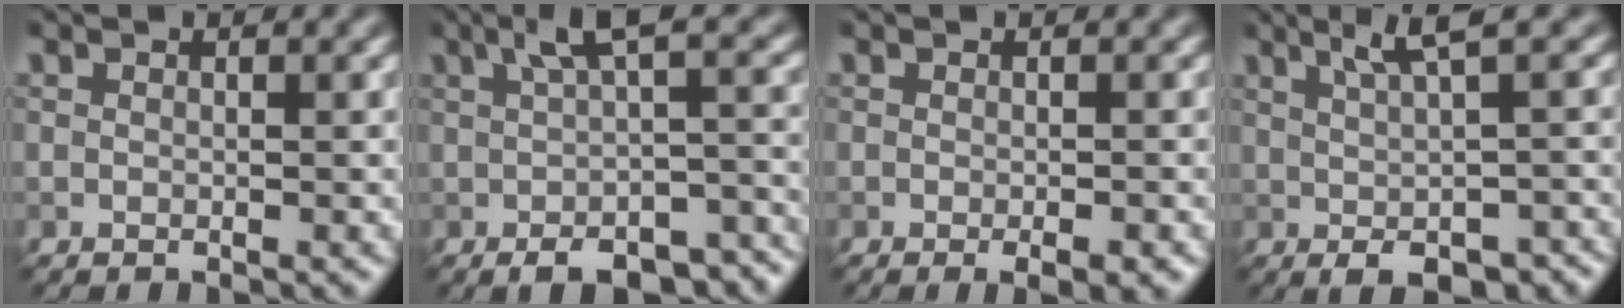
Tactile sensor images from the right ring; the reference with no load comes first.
{"total": 7.5, "force": [-1.4, 2.6, 6.9], "torque": [-0.091, -0.001, -0.014]}
{"total": 2.3, "force": [-1.0, 0.4, 2.0], "torque": [-0.022, -0.005, -0.012]}
{"total": 5.6, "force": [0.8, 1.7, 5.3], "torque": [-0.065, 0.002, 0.016]}